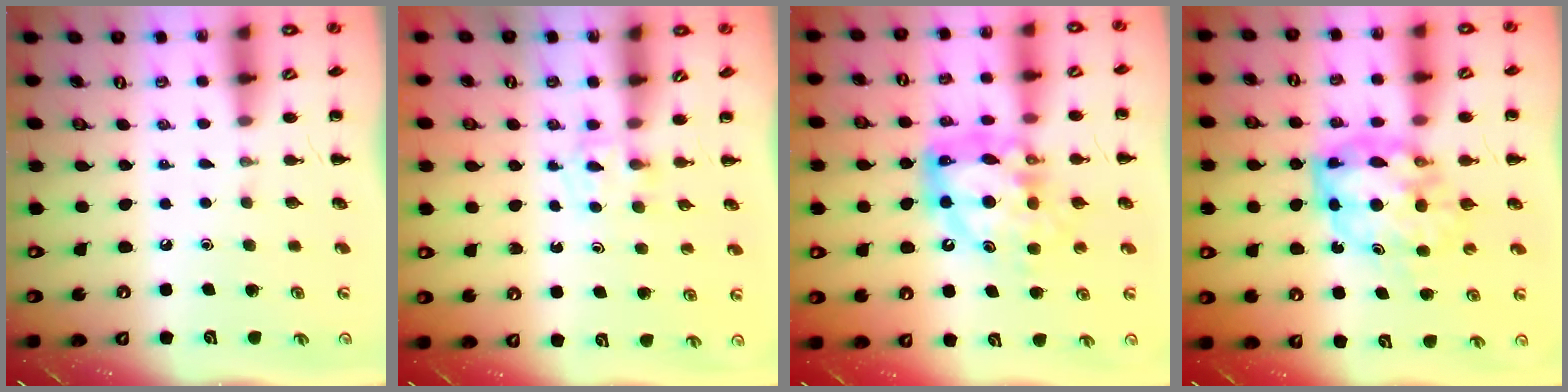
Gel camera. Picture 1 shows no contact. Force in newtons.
{"total": 3.8, "press": 3.6, "slide": 1.2}
{"total": 14.4, "press": 13.8, "slide": 4.1}
{"total": 8.7, "press": 8.4, "slide": 2.1}